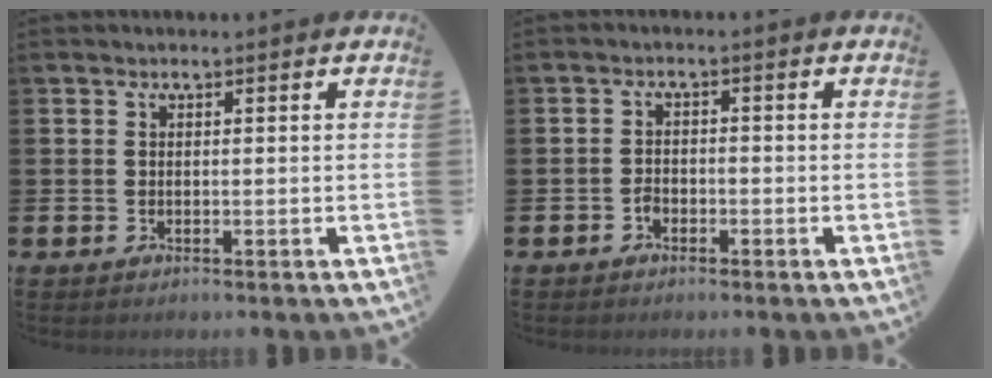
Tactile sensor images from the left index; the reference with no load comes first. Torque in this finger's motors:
{"motor_torque": [-0.05, 0.06, 0.00, 0.00]}